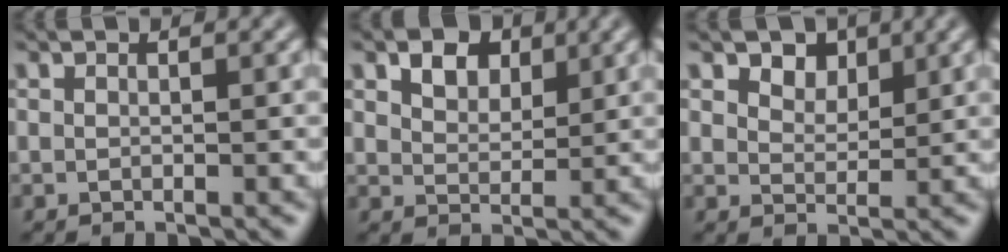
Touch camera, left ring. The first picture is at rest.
{"total": 3.2, "force": [1.9, 1.9, 1.7], "torque": [-0.031, -0.001, 0.030]}
{"total": 2.8, "force": [1.9, 1.6, 1.2], "torque": [-0.029, -0.011, 0.034]}